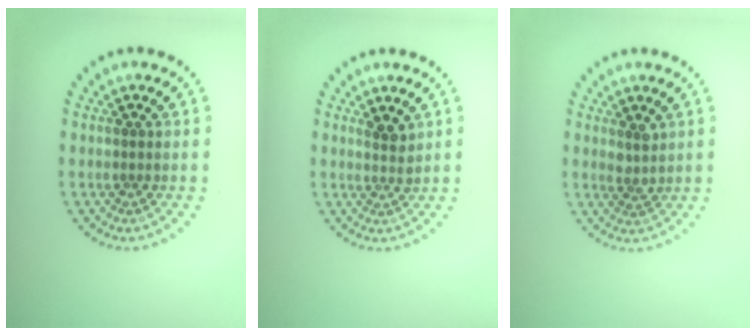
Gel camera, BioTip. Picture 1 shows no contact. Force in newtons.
{"total": 1.6, "press": 1.2, "slide": 1.0}
{"total": 1.5, "press": 1.1, "slide": 0.9}